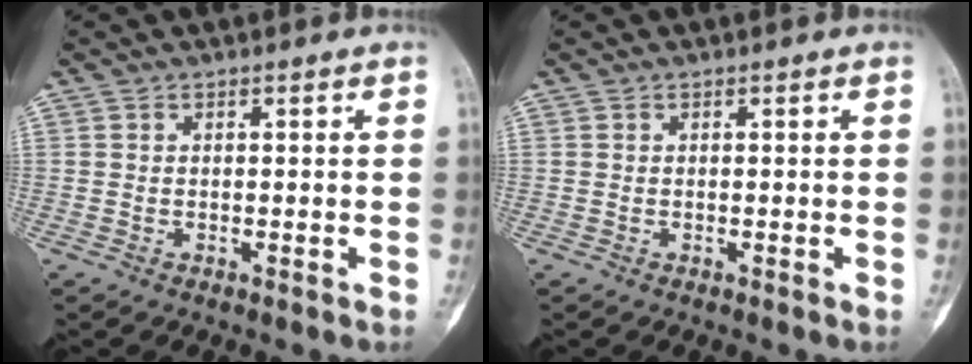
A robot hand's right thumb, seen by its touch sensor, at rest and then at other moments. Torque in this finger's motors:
{"motor_torque": [-0.02, -0.01, -0.08, -0.15, 0.00]}